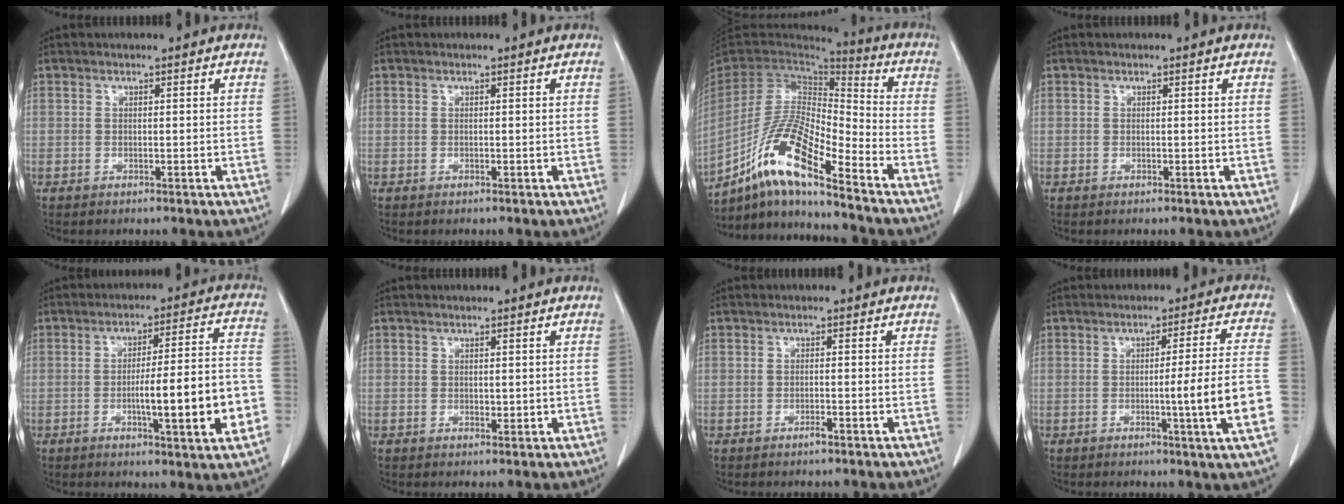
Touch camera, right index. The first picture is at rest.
{"total": 0.0}
{"total": 15.7, "force": [-10.1, 2.1, 11.8], "torque": [-0.232, -0.005, -0.188]}
{"total": 0.0}
{"total": 13.8, "force": [-3.8, 0.8, 13.3], "torque": [-0.195, 0.009, -0.055]}
{"total": 0.8, "force": [0.1, 0.4, 0.6], "torque": [-0.011, -0.003, 0.004]}
{"total": 1.1, "force": [-0.8, 0.0, 0.8], "torque": [-0.018, -0.001, -0.014]}
{"total": 9.7, "force": [-2.4, -1.7, 9.3], "torque": [-0.126, -0.011, -0.036]}